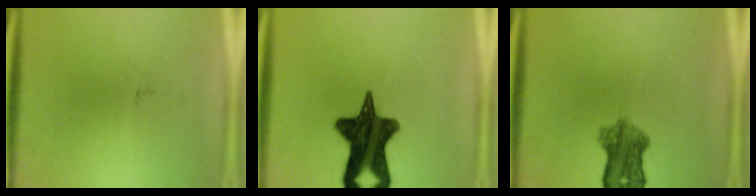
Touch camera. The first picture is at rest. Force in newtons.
{"total": 15.6}
{"total": 6.1}